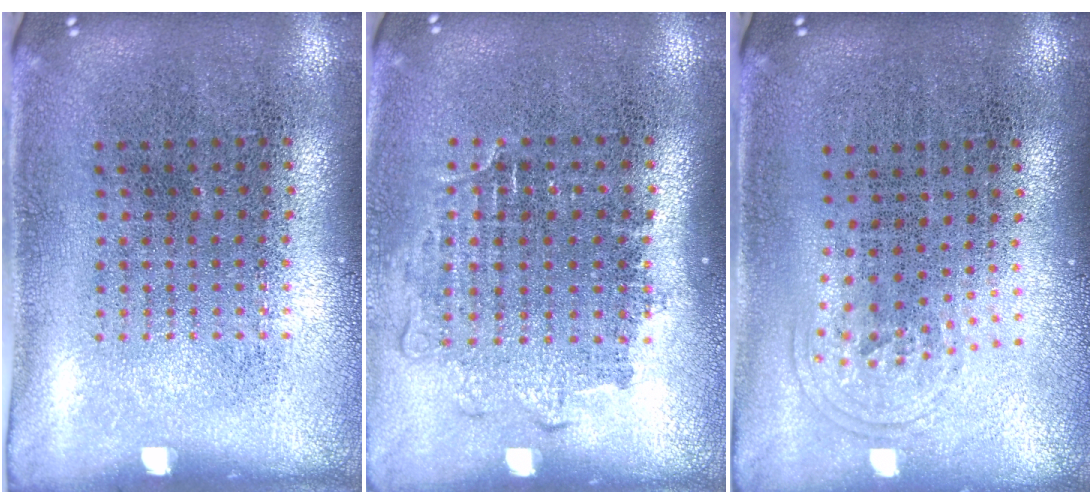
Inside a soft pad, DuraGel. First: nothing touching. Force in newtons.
{"total": 1.2, "press": 1.0, "slide": 0.6}
{"total": 0.9, "press": 0.7, "slide": 0.7}